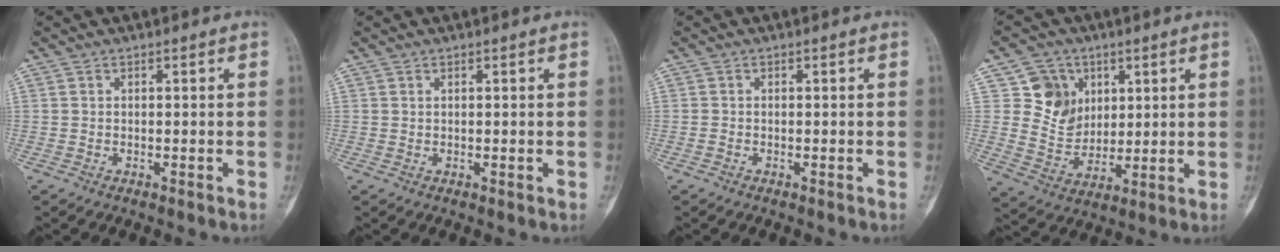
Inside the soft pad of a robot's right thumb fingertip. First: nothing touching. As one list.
[{"total": 0.0}, {"total": 0.0}, {"total": 9.8, "force": [4.1, 8.5, 2.6], "torque": [-0.008, -0.019, 0.082]}]